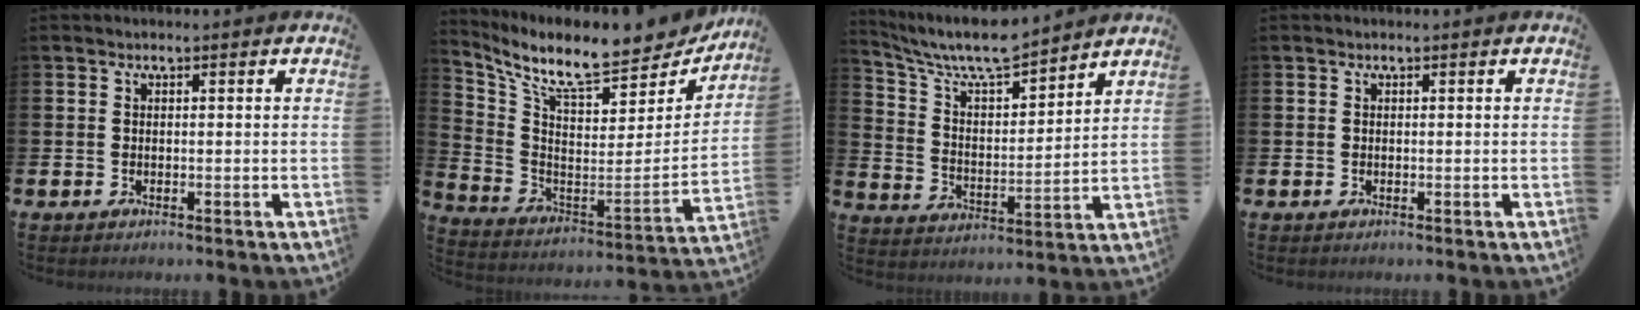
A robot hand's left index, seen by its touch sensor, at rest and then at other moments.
{"total": 10.1, "force": [8.7, 2.4, 4.4], "torque": [-0.113, -0.072, 0.143]}
{"total": 8.7, "force": [8.1, 1.4, 3.0], "torque": [-0.093, -0.050, 0.143]}
{"total": 0.0}